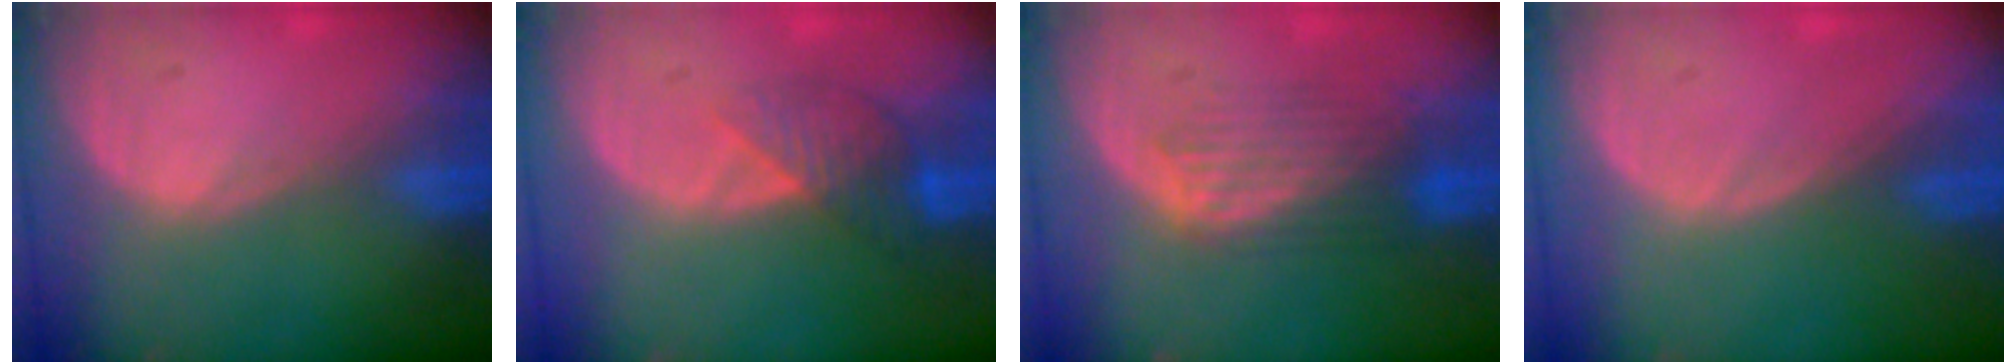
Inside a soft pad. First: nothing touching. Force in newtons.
{"total": 4.2, "press": 4.1, "slide": 0.5}
{"total": 5.4, "press": 5.4, "slide": 0.4}
{"total": 0.0}